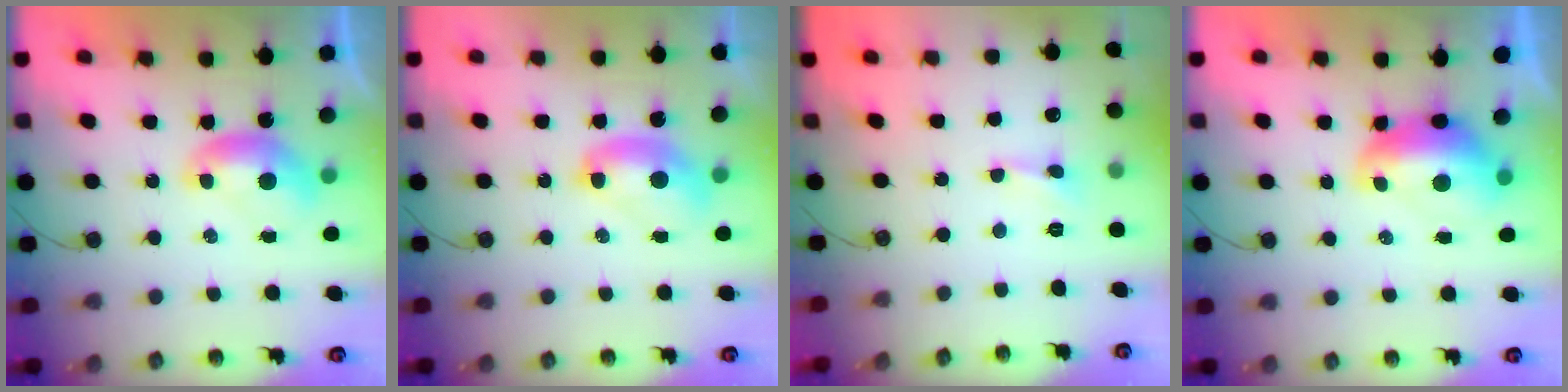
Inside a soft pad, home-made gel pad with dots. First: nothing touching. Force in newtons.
{"total": 2.8, "press": 2.8, "slide": 0.1}
{"total": 1.3, "press": 1.2, "slide": 0.5}
{"total": 2.9, "press": 2.8, "slide": 0.7}